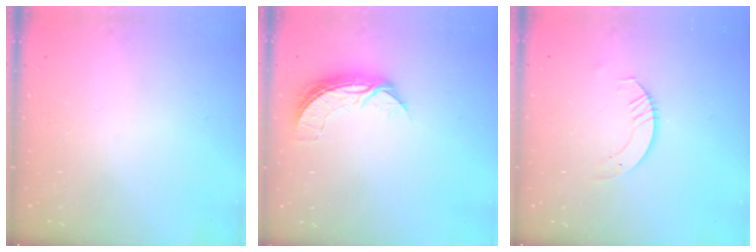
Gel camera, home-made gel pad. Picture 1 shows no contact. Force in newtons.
{"total": 7.2, "press": 7.2, "slide": 0.6}
{"total": 3.2, "press": 3.2, "slide": 0.3}